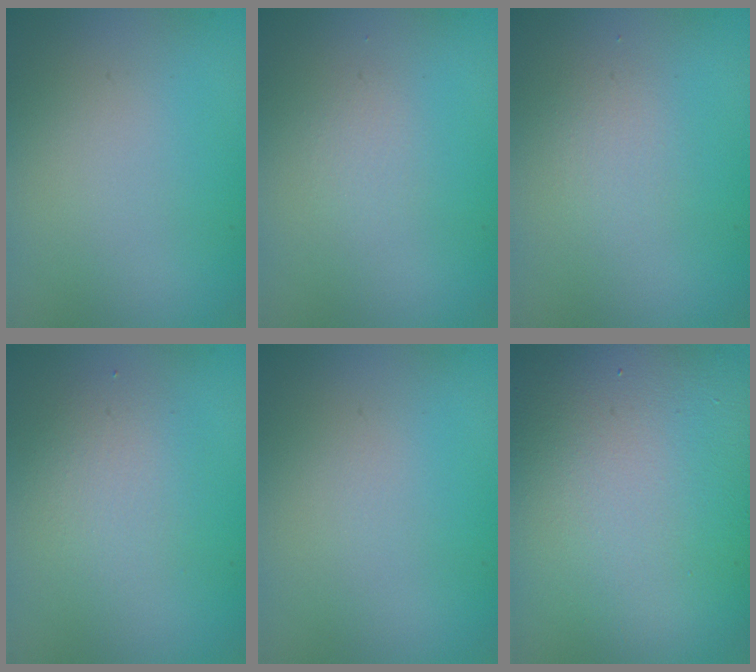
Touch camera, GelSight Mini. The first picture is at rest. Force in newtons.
{"total": 0.6, "press": 0.6, "slide": 0.0}
{"total": 1.1, "press": 1.1, "slide": 0.0}
{"total": 2.2, "press": 2.2, "slide": 0.1}
{"total": 0.0}
{"total": 17.3, "press": 17.3, "slide": 0.9}